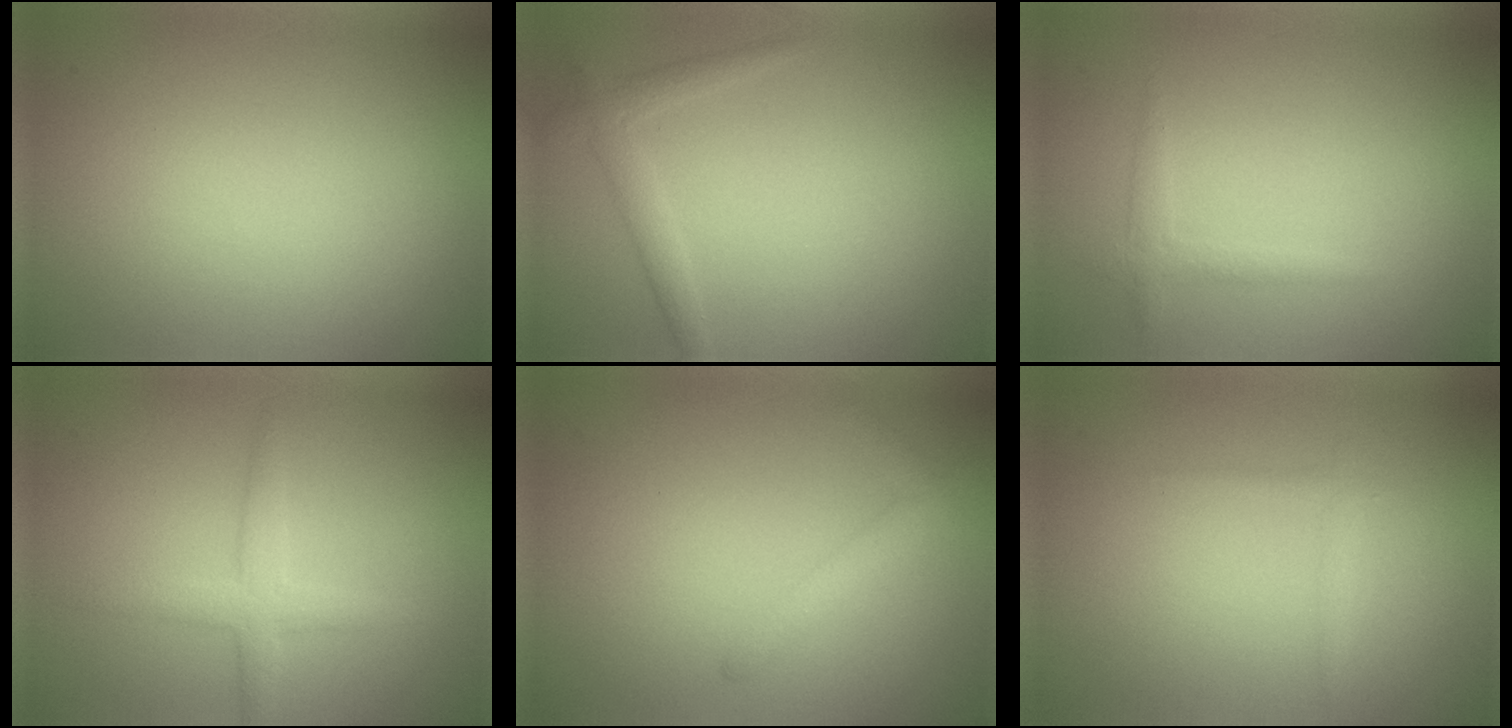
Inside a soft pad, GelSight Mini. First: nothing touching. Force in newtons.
{"total": 1.8, "press": 1.8, "slide": 0.0}
{"total": 1.3, "press": 1.3, "slide": 0.1}
{"total": 2.4, "press": 2.4, "slide": 0.2}
{"total": 1.6, "press": 1.6, "slide": 0.1}
{"total": 0.8, "press": 0.8, "slide": 0.1}